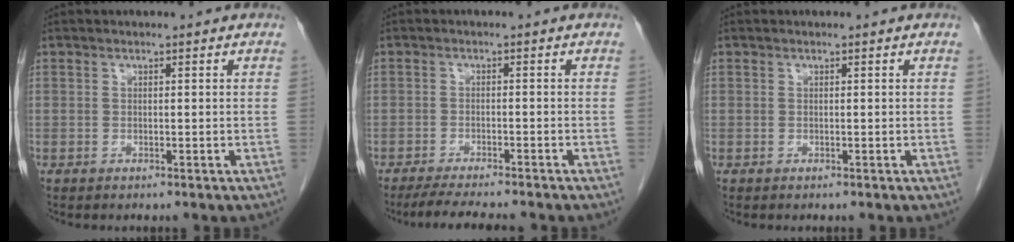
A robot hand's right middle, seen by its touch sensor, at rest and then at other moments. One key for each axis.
{"total": 7.3, "fx": -6.4, "fy": 0.2, "fz": 3.6, "tx": -0.049, "ty": -0.016, "tz": -0.100}
{"total": 0.0}